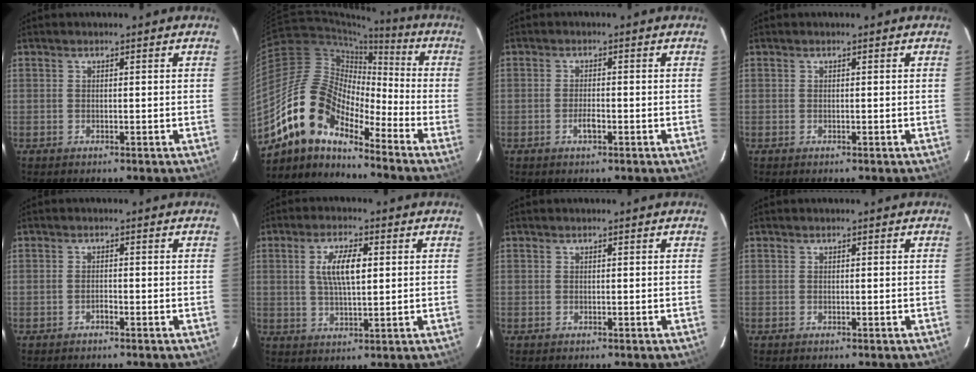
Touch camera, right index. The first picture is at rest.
{"total": 14.3, "force": [-11.0, 5.5, 7.3], "torque": [-0.122, 0.012, -0.222]}
{"total": 2.3, "force": [-1.1, 0.7, 1.9], "torque": [-0.039, 0.000, -0.020]}
{"total": 0.0}
{"total": 0.8, "force": [-0.7, 0.2, 0.4], "torque": [-0.008, 0.003, -0.014]}
{"total": 7.2, "force": [1.6, 2.4, 6.7], "torque": [-0.124, 0.005, 0.031]}
{"total": 0.0}
{"total": 0.0}